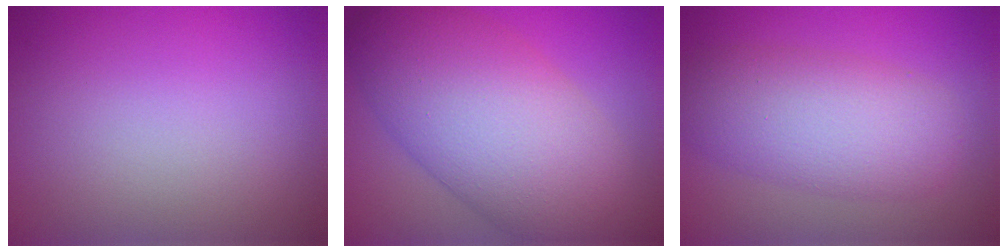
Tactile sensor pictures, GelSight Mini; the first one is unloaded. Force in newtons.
{"total": 11.9, "press": 11.9, "slide": 0.3}
{"total": 6.6, "press": 6.6, "slide": 0.1}